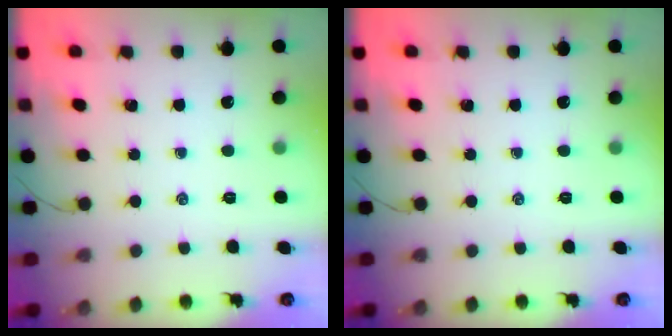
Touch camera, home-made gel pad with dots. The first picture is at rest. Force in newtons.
{"total": 0.0}